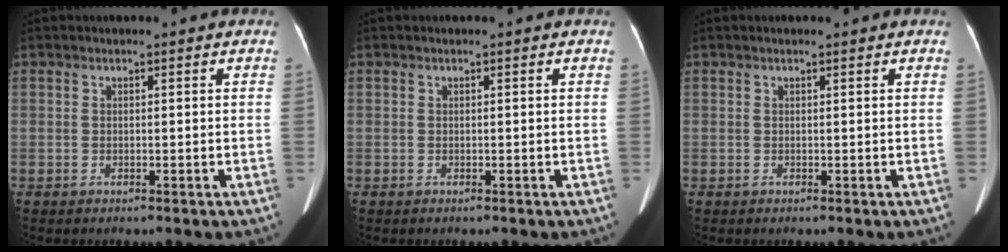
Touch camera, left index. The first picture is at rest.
{"total": 0.0}
{"total": 0.7, "force": [0.6, 0.0, 0.3], "torque": [-0.009, 0.010, 0.013]}